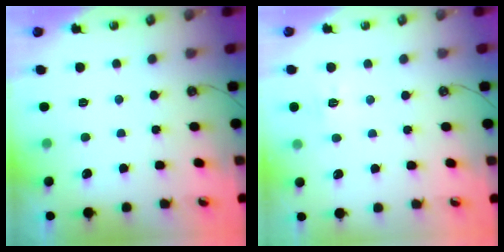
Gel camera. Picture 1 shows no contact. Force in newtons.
{"total": 6.7, "press": 6.6, "slide": 0.8}